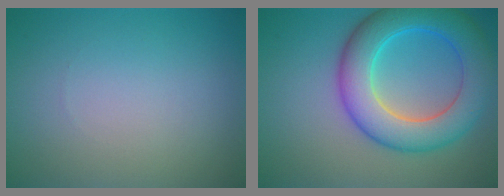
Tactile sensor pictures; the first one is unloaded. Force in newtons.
{"total": 8.6, "press": 8.6, "slide": 0.2}